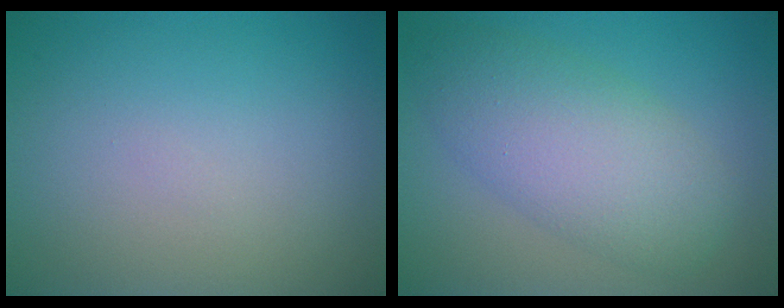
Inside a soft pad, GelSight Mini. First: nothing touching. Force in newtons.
{"total": 6.4, "press": 6.4, "slide": 0.2}